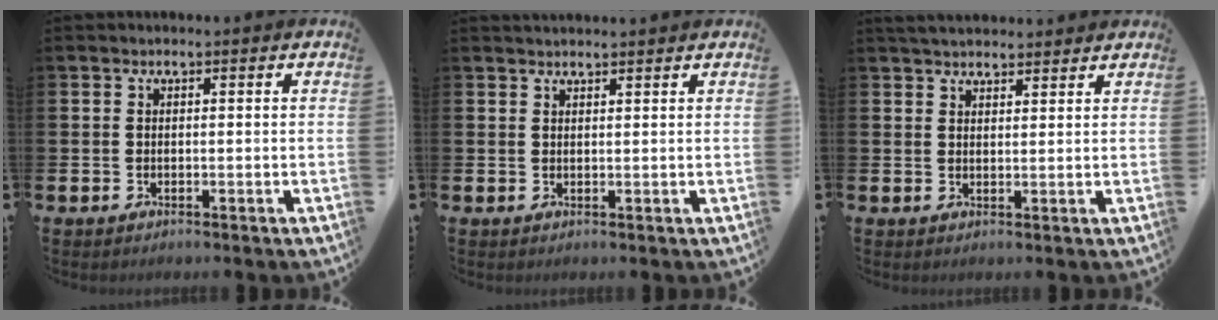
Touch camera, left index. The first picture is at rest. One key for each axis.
{"total": 1.4, "fx": 1.4, "fy": 0.1, "fz": 0.1, "tx": 0.004, "ty": -0.006, "tz": 0.024}
{"total": 3.2, "fx": 3.1, "fy": 0.6, "fz": 0.4, "tx": -0.012, "ty": -0.009, "tz": 0.058}